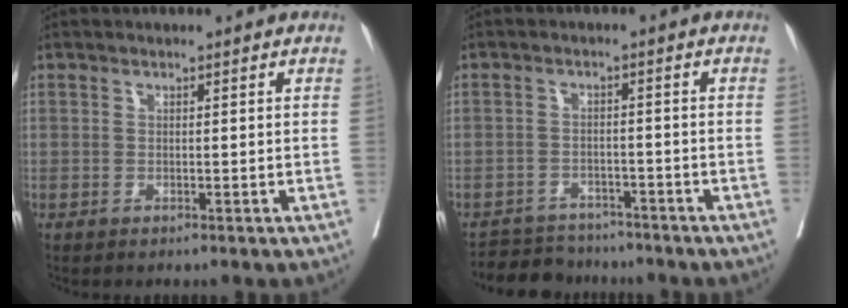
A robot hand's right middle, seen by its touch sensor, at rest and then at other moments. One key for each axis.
{"total": 7.0, "fx": -6.7, "fy": 2.2, "fz": 0.2, "tx": 0.004, "ty": 0.005, "tz": -0.101}